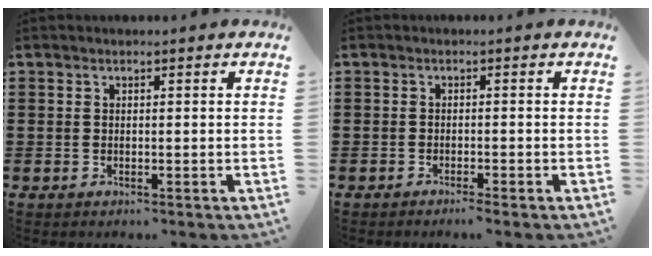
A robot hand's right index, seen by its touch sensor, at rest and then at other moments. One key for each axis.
{"total": 1.1, "fx": -1.0, "fy": -0.1, "fz": 0.5, "tx": -0.009, "ty": -0.001, "tz": -0.020}